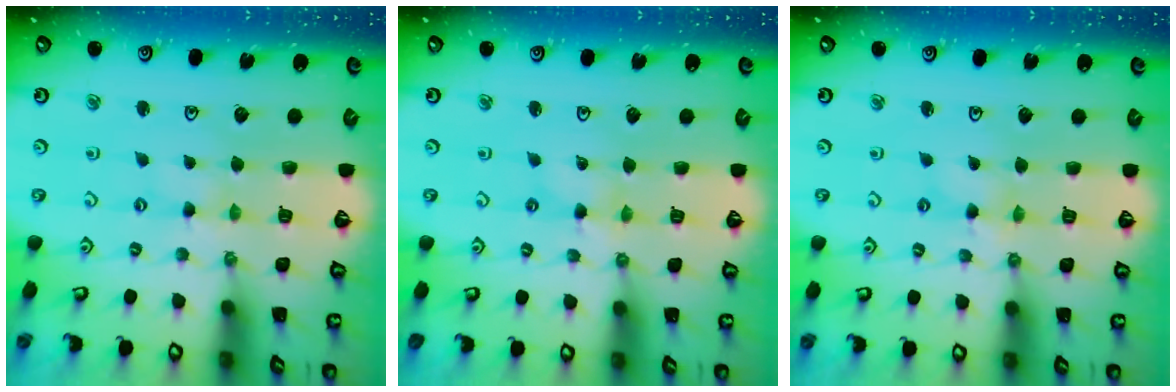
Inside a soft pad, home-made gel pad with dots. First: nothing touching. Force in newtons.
{"total": 0.0}
{"total": 0.9, "press": 0.9, "slide": 0.3}